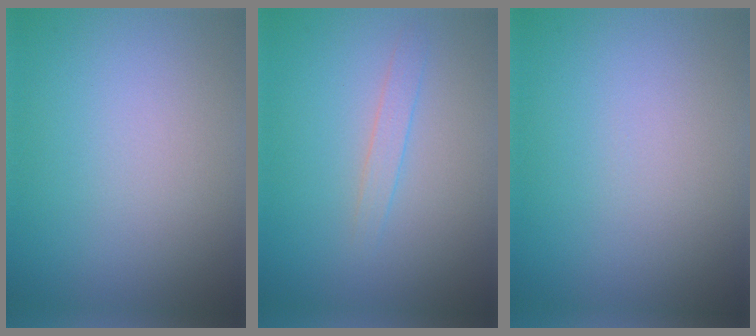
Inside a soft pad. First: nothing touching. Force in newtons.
{"total": 1.2, "press": 1.2, "slide": 0.0}
{"total": 0.0}